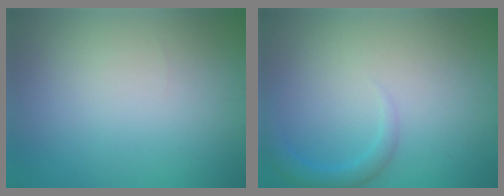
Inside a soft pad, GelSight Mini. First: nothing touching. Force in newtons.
{"total": 1.8, "press": 1.8, "slide": 0.2}